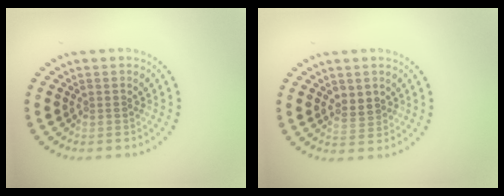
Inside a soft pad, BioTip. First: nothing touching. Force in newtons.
{"total": 2.1, "press": 2.0, "slide": 0.4}